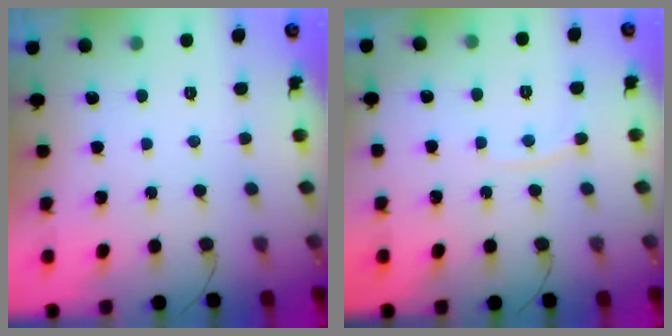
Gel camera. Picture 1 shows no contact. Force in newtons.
{"total": 4.3, "press": 4.3, "slide": 0.5}